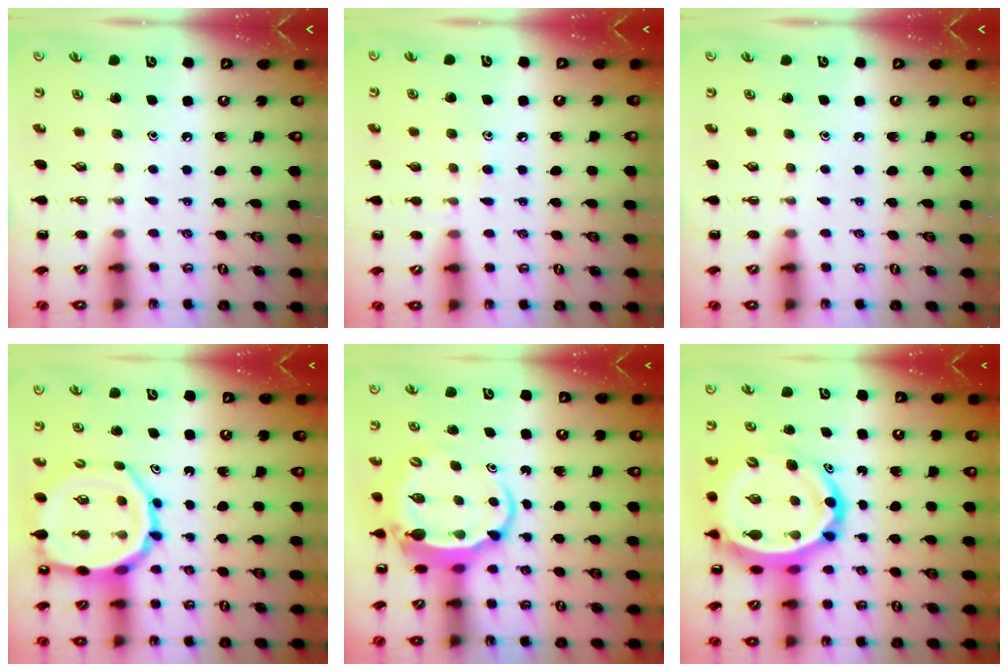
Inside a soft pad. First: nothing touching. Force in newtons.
{"total": 5.5, "press": 5.3, "slide": 1.7}
{"total": 0.0}
{"total": 14.2, "press": 13.9, "slide": 2.9}
{"total": 6.2, "press": 6.1, "slide": 1.1}
{"total": 14.7, "press": 14.2, "slide": 3.9}